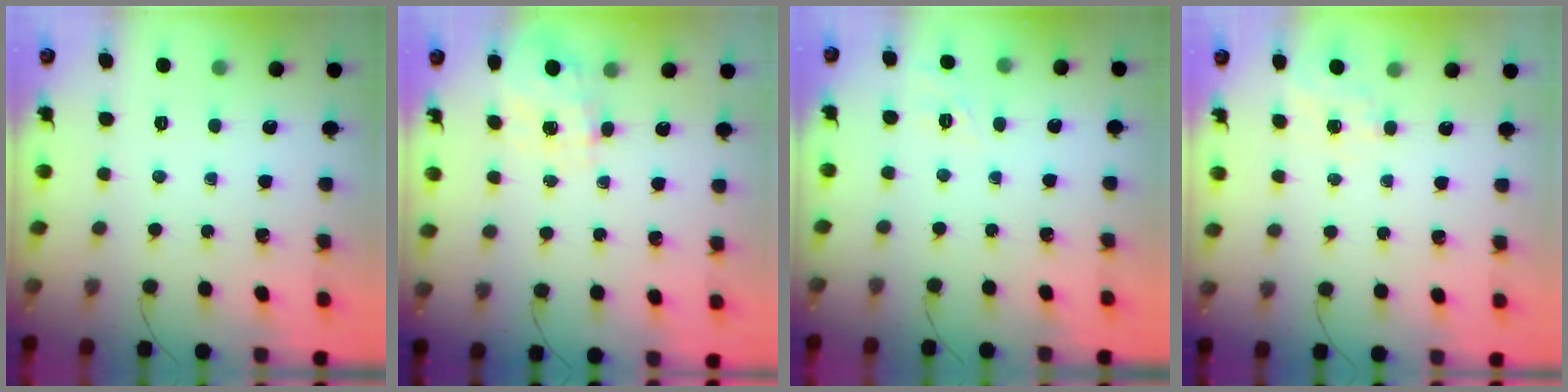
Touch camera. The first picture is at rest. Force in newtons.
{"total": 0.7, "press": 0.4, "slide": 0.6}
{"total": 1.6, "press": 0.4, "slide": 1.5}
{"total": 5.1, "press": 4.8, "slide": 1.5}